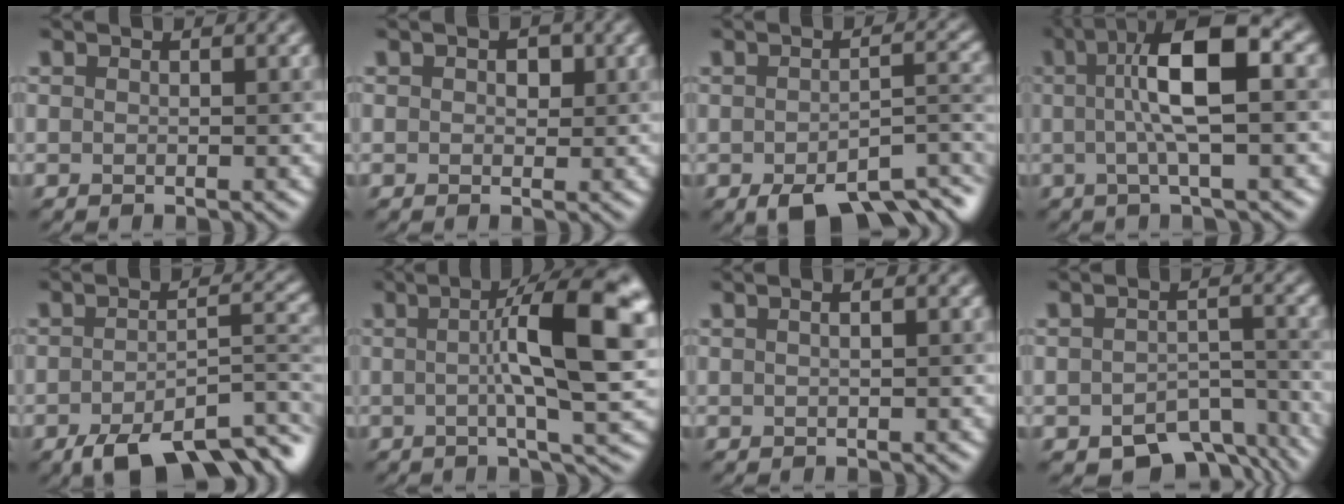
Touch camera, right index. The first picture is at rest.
{"total": 1.4, "force": [0.4, 1.0, 0.8], "torque": [-0.008, 0.003, 0.003]}
{"total": 7.6, "force": [-4.6, 3.2, 5.1], "torque": [-0.073, -0.010, -0.066]}
{"total": 7.6, "force": [1.0, 1.7, 7.3], "torque": [-0.116, 0.022, 0.008]}
{"total": 9.7, "force": [-5.6, 3.8, 6.9], "torque": [-0.102, -0.011, -0.086]}
{"total": 11.1, "force": [1.3, 2.2, 10.8], "torque": [-0.137, 0.015, 0.015]}
{"total": 1.3, "force": [0.4, 0.4, 1.2], "torque": [-0.011, -0.004, -0.001]}
{"total": 6.6, "force": [-4.7, 3.3, 3.1], "torque": [-0.036, -0.018, -0.064]}